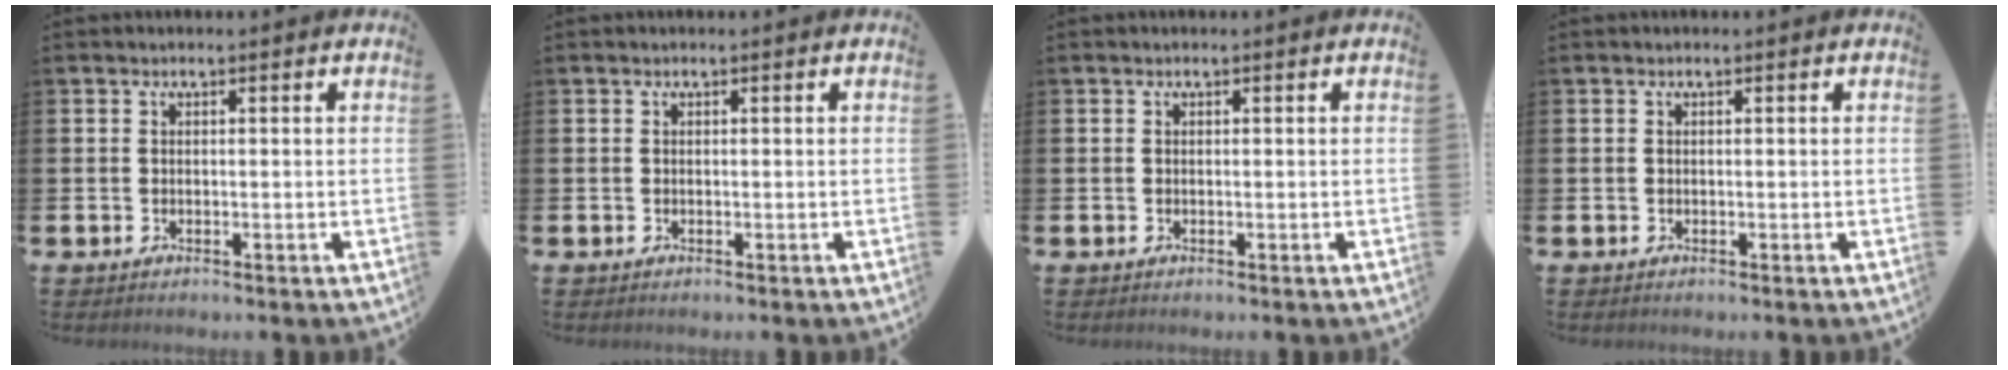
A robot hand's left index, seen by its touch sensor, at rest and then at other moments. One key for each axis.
{"total": 0.0}
{"total": 0.0}
{"total": 0.0}